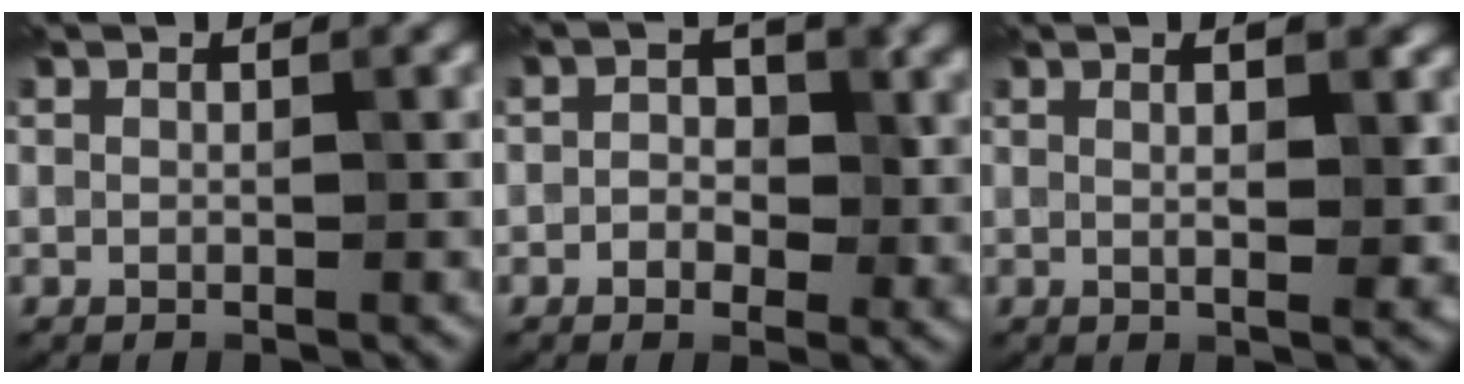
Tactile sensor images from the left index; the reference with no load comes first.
{"total": 2.8, "force": [-0.2, 2.1, 1.9], "torque": [-0.020, -0.002, -0.011]}
{"total": 4.1, "force": [1.3, 1.4, 3.6], "torque": [-0.031, 0.009, 0.003]}